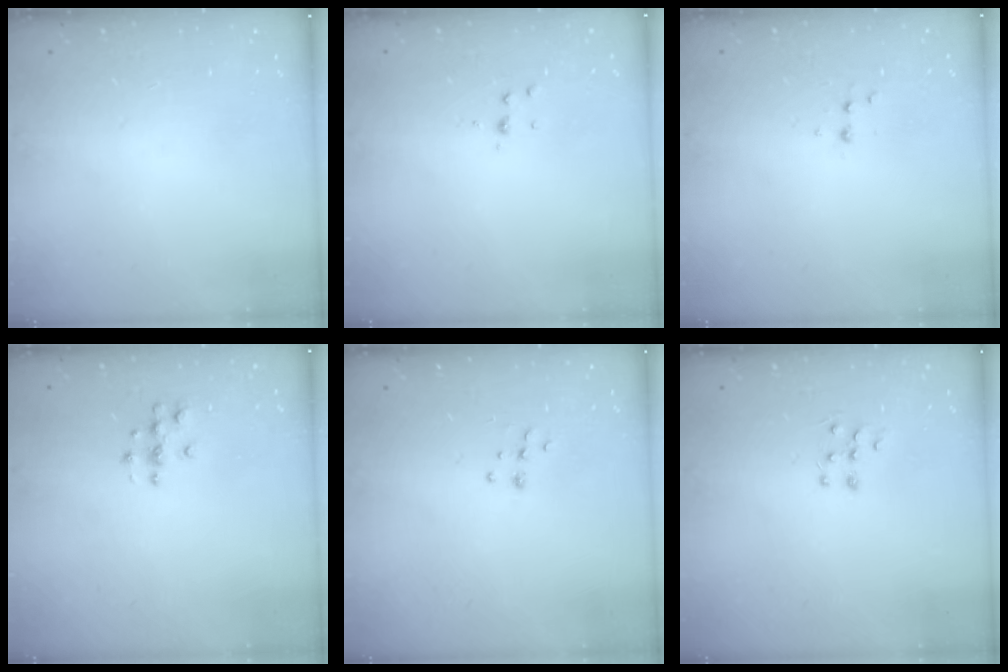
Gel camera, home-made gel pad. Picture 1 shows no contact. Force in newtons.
{"total": 3.9, "press": 3.9, "slide": 0.4}
{"total": 2.6, "press": 2.5, "slide": 0.8}
{"total": 3.7, "press": 3.7, "slide": 0.2}
{"total": 7.0, "press": 6.9, "slide": 0.6}
{"total": 6.4, "press": 6.3, "slide": 0.8}